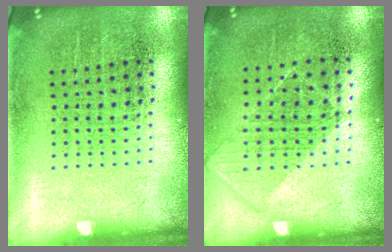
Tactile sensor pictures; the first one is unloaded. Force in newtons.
{"total": 0.8, "press": 0.8, "slide": 0.3}